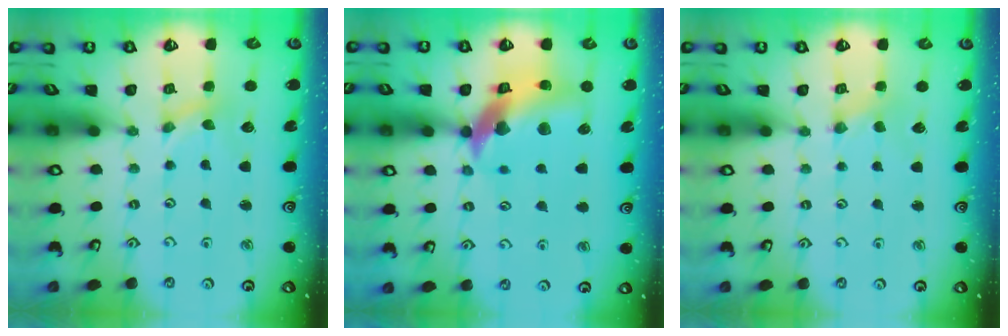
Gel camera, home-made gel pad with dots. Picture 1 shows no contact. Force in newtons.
{"total": 16.6, "press": 16.5, "slide": 2.2}
{"total": 0.0}